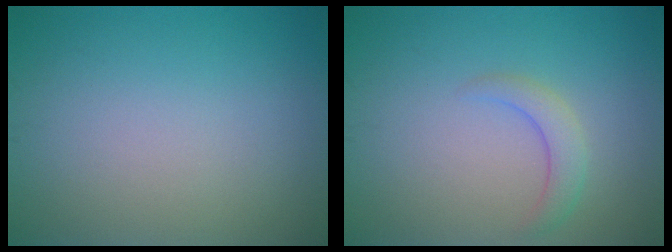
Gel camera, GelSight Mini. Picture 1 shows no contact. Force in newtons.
{"total": 2.1, "press": 2.0, "slide": 0.3}